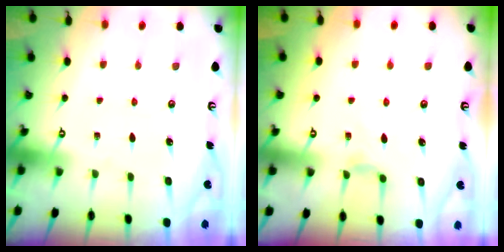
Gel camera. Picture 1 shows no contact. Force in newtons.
{"total": 4.3, "press": 4.2, "slide": 0.6}